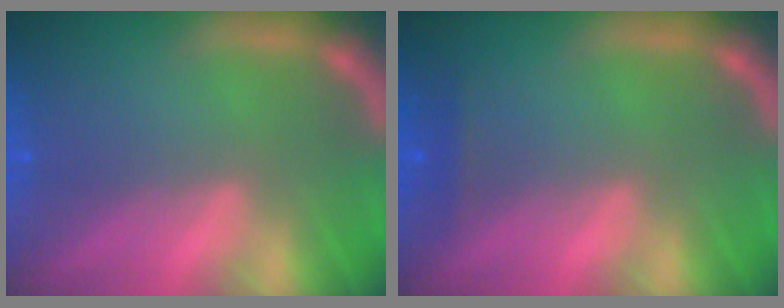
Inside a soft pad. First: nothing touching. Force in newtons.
{"total": 0.9}